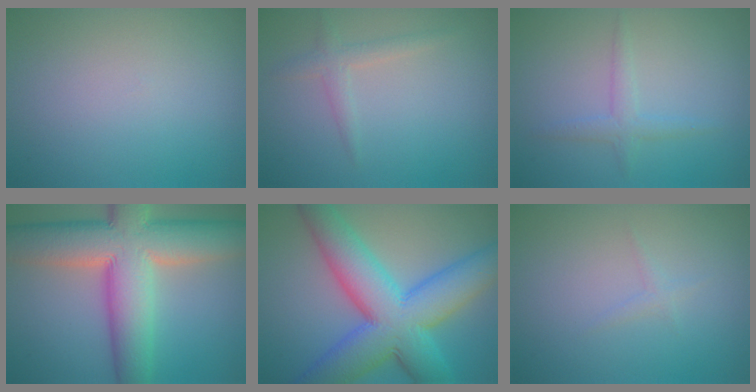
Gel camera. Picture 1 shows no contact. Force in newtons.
{"total": 1.6, "press": 1.6, "slide": 0.0}
{"total": 1.7, "press": 1.7, "slide": 0.0}
{"total": 12.8, "press": 12.8, "slide": 0.6}
{"total": 11.9, "press": 11.9, "slide": 0.2}
{"total": 0.7, "press": 0.7, "slide": 0.0}